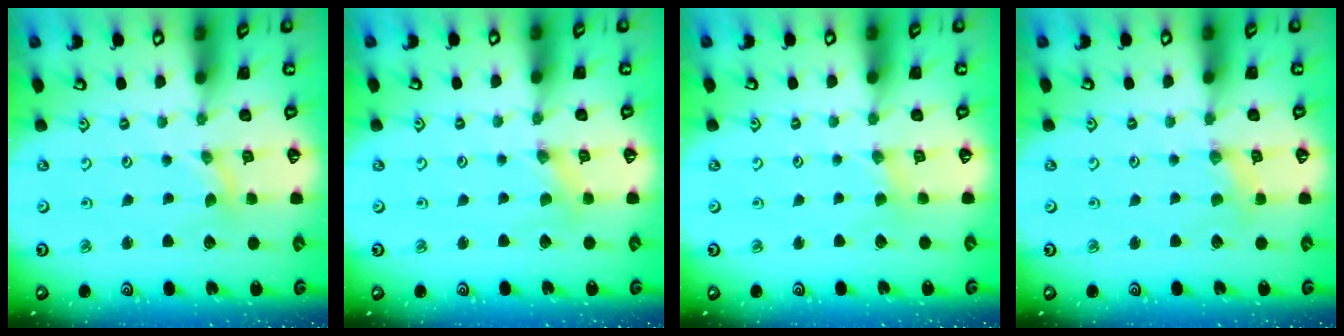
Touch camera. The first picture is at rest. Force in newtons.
{"total": 0.0}
{"total": 1.7, "press": 1.7, "slide": 0.4}
{"total": 2.8, "press": 2.7, "slide": 0.4}